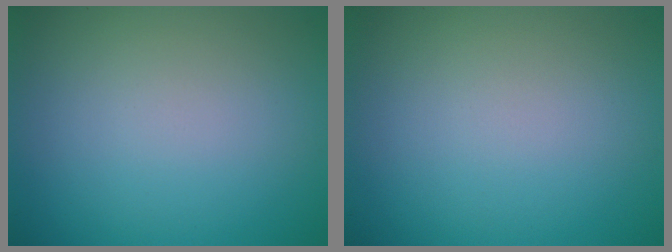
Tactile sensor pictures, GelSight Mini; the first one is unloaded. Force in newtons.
{"total": 0.0}